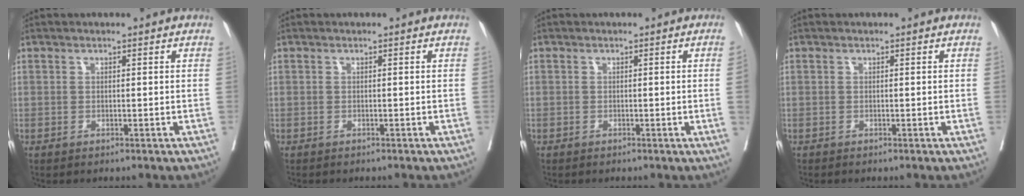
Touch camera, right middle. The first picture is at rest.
{"total": 1.0, "force": [-0.9, 0.2, 0.4], "torque": [-0.005, -0.001, -0.014]}
{"total": 1.1, "force": [-0.1, -0.5, 1.0], "torque": [-0.006, 0.001, -0.001]}
{"total": 0.0}